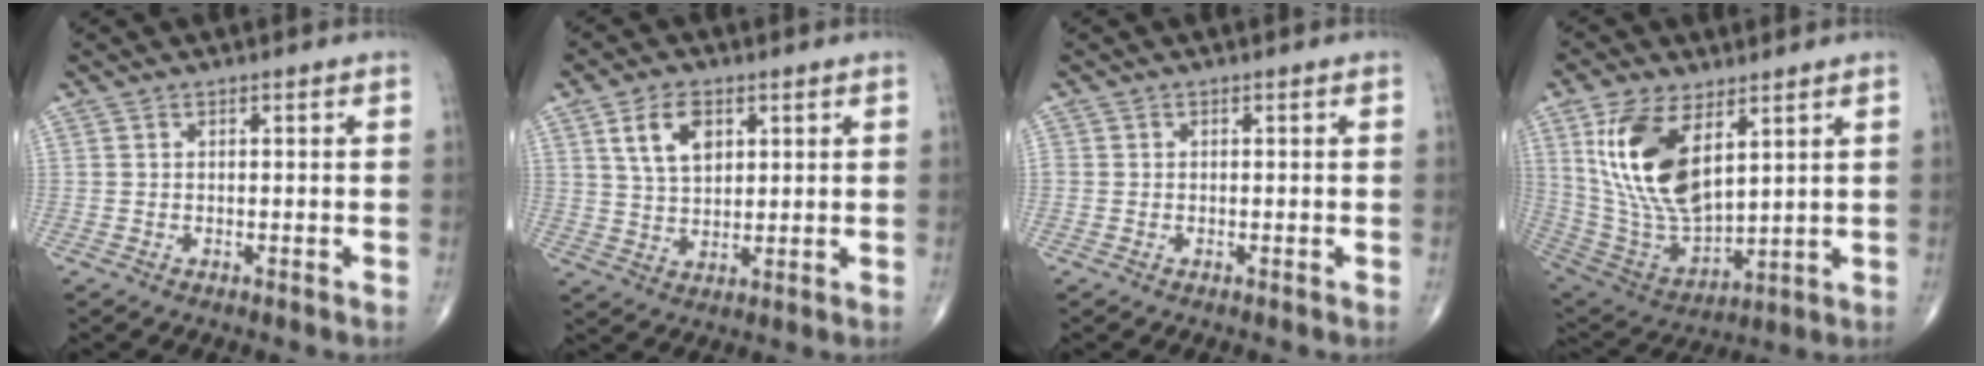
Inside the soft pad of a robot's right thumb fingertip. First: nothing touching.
{"total": 7.6, "force": [3.1, 4.6, 5.1], "torque": [-0.080, -0.013, 0.062]}
{"total": 0.6, "force": [0.0, 0.6, 0.2], "torque": [0.003, 0.002, -0.002]}
{"total": 18.3, "force": [6.9, 9.0, 14.4], "torque": [-0.268, -0.029, 0.145]}